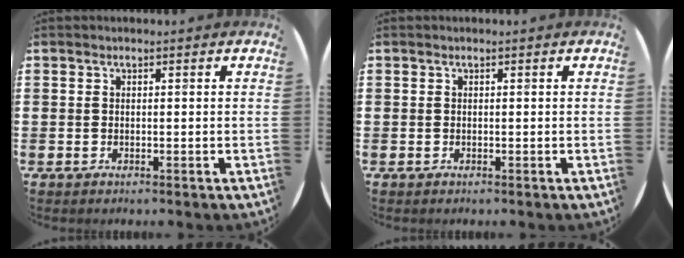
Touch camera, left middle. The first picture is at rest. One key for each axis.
{"total": 0.0}